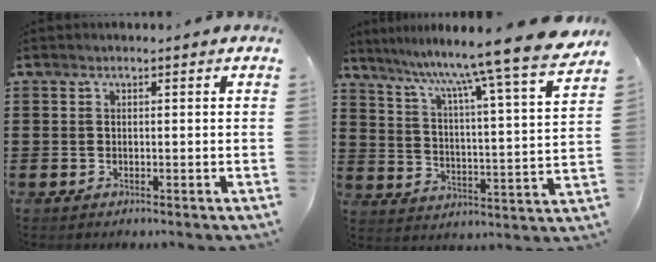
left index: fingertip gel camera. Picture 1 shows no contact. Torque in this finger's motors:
{"motor_torque": [0.92, -1.22, 0.69, 0.21]}